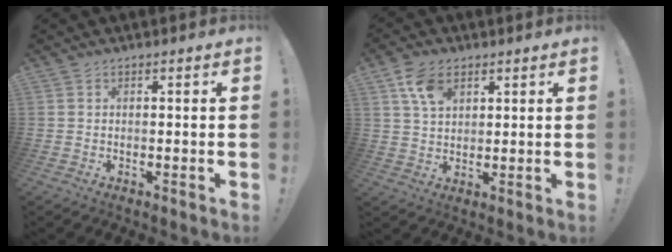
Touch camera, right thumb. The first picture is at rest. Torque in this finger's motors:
{"motor_torque": [0.55, 0.85, -0.05, 0.16, 0.00]}